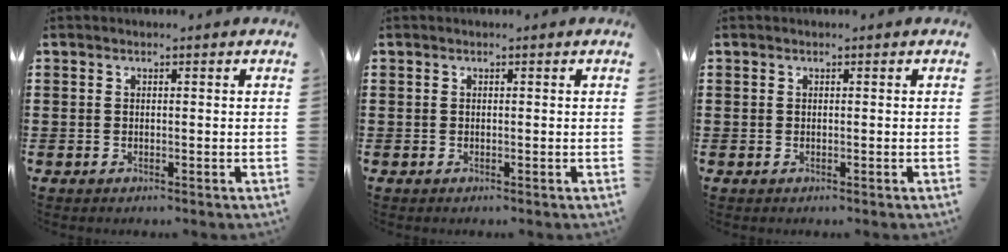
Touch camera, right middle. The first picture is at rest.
{"total": 0.0}
{"total": 0.0}